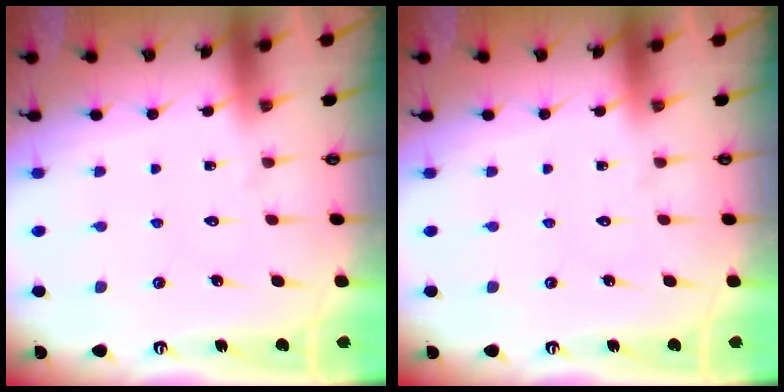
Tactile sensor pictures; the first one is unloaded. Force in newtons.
{"total": 0.0}